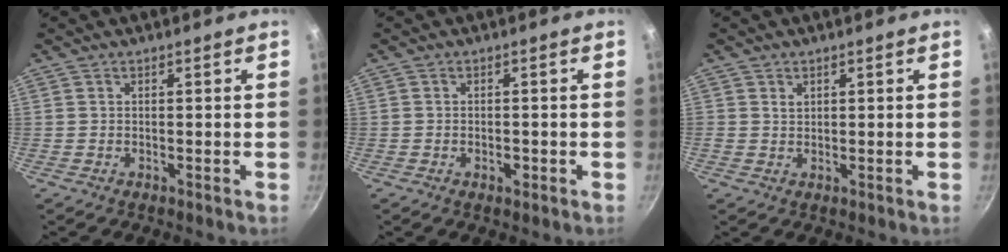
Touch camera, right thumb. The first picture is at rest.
{"total": 1.9, "force": [-0.7, 1.1, 1.3], "torque": [-0.019, 0.004, -0.011]}
{"total": 1.4, "force": [0.6, 1.1, 0.6], "torque": [-0.006, -0.003, 0.010]}